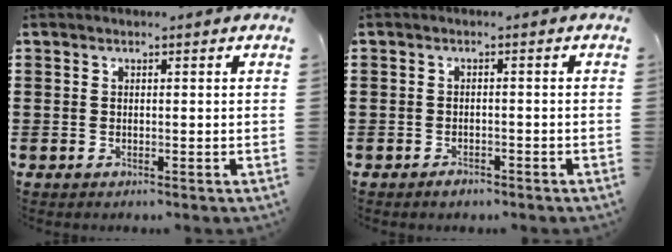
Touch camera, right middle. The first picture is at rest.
{"total": 1.3, "force": [-1.1, 0.4, 0.4], "torque": [-0.011, -0.003, -0.022]}